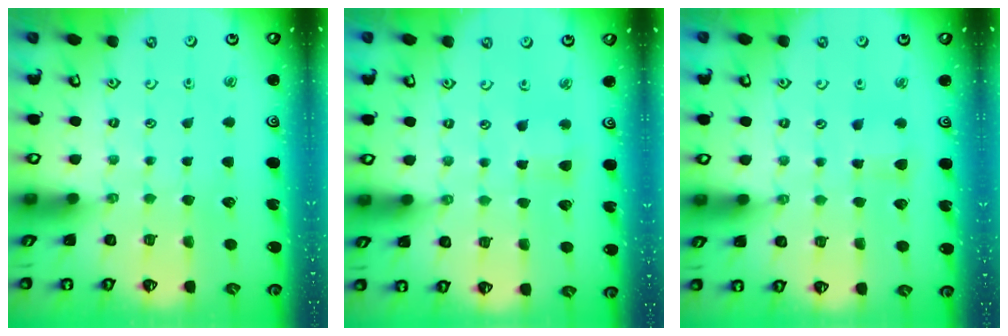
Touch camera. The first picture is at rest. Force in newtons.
{"total": 3.5, "press": 3.5, "slide": 0.1}
{"total": 3.6, "press": 3.6, "slide": 0.6}